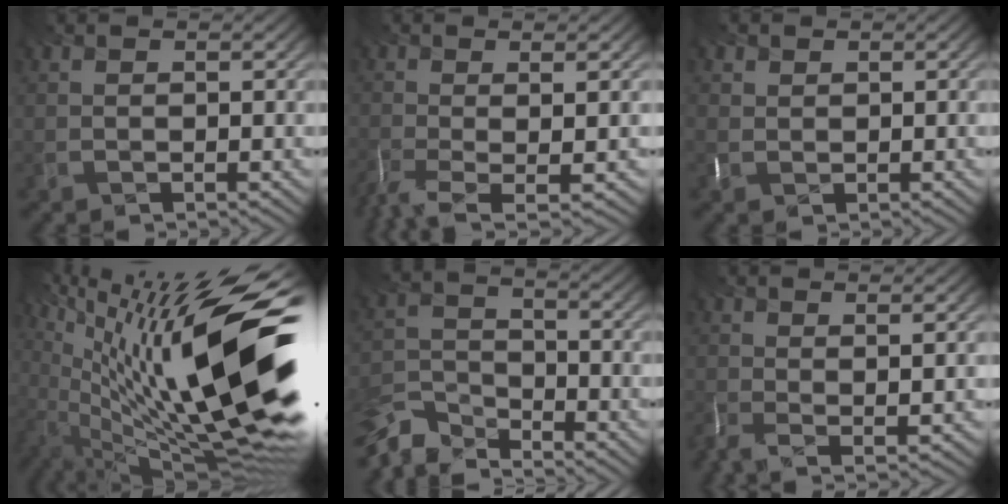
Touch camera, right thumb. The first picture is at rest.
{"total": 4.5, "force": [-1.7, 0.4, 4.1], "torque": [-0.084, -0.004, -0.014]}
{"total": 1.0, "force": [0.3, 0.8, -0.4], "torque": [-0.020, -0.007, 0.033]}
{"total": 19.3, "force": [1.2, 7.3, 17.9], "torque": [-0.336, -0.011, 0.037]}
{"total": 7.3, "force": [-7.2, 0.3, -1.2], "torque": [0.007, -0.018, -0.131]}
{"total": 3.1, "force": [-0.9, 0.2, 3.0], "torque": [-0.059, 0.001, 0.000]}